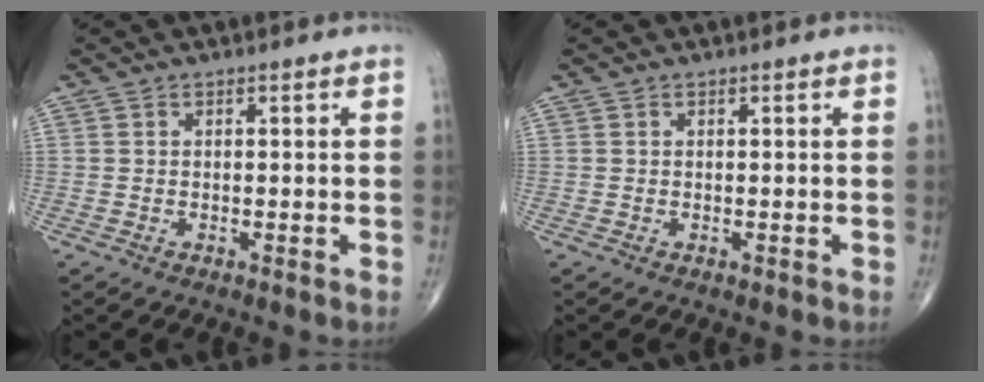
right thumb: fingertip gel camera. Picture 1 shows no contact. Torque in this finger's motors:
{"motor_torque": [-0.09, 0.06, -0.31, -0.23, 0.01]}